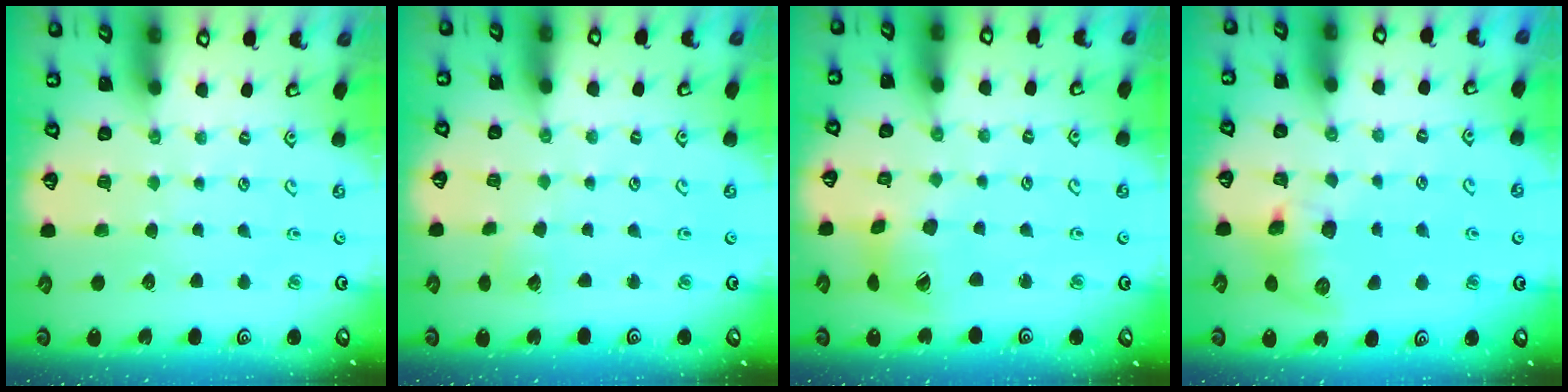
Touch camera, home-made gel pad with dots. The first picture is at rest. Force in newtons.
{"total": 2.8, "press": 2.8, "slide": 0.2}
{"total": 10.5, "press": 10.4, "slide": 1.3}
{"total": 8.4, "press": 8.4, "slide": 0.2}